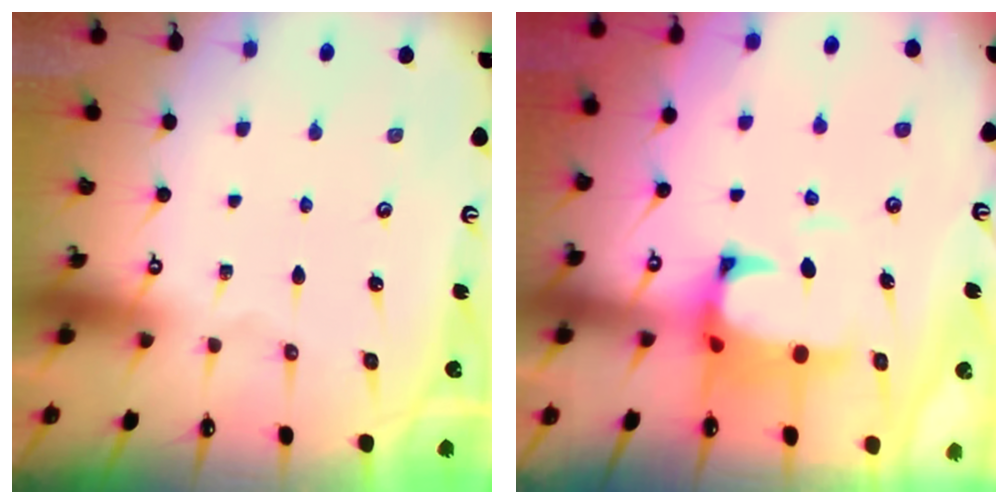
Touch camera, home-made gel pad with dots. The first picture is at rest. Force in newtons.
{"total": 2.6, "press": 2.4, "slide": 1.1}